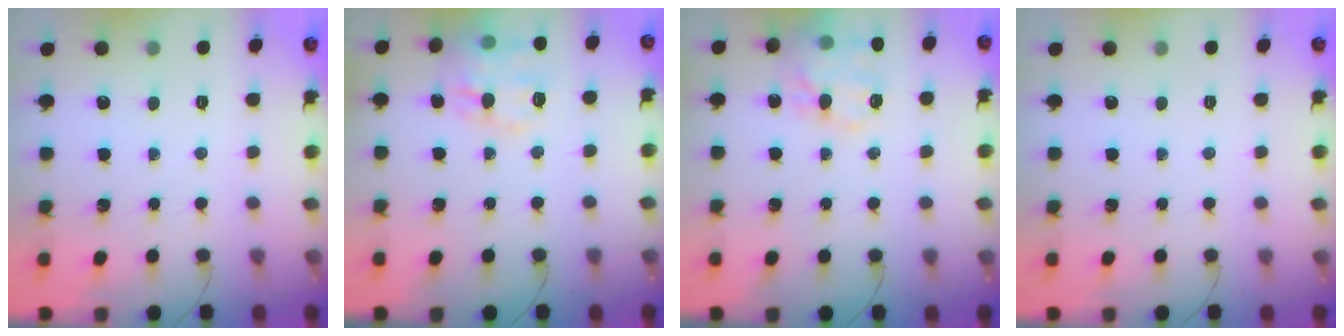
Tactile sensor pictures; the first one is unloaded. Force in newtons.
{"total": 13.0, "press": 12.9, "slide": 1.2}
{"total": 16.5, "press": 16.3, "slide": 2.5}
{"total": 0.0}